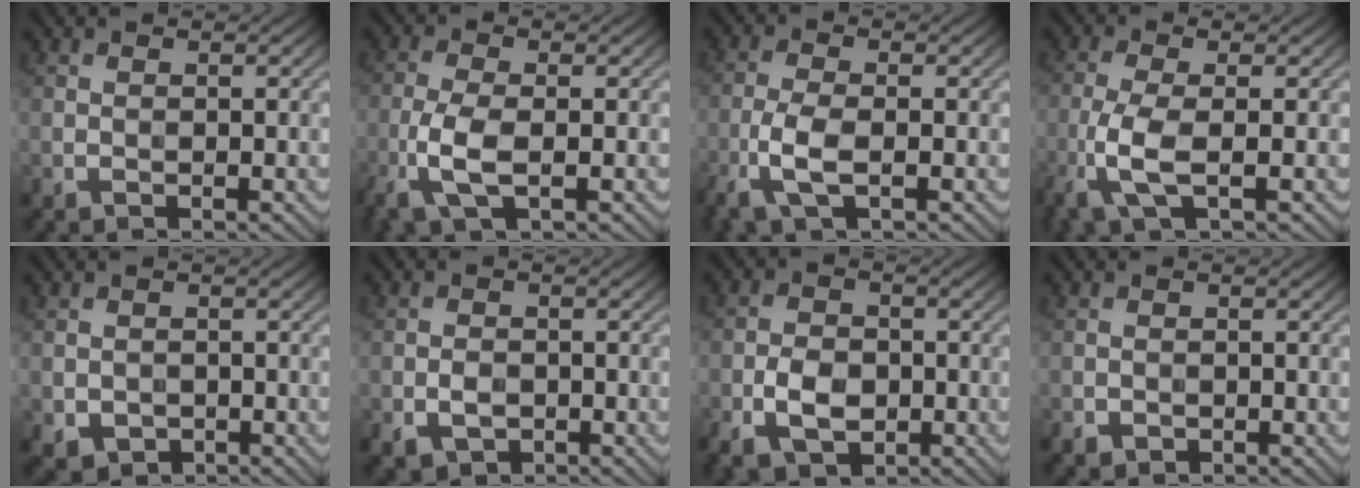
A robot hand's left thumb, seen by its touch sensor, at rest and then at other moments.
{"total": 5.8, "force": [-2.2, 2.2, 4.9], "torque": [-0.121, -0.004, -0.052]}
{"total": 5.4, "force": [-2.4, 2.1, 4.4], "torque": [-0.110, -0.004, -0.055]}
{"total": 5.8, "force": [-2.1, 1.8, 5.1], "torque": [-0.123, -0.001, -0.051]}
{"total": 2.2, "force": [-0.7, 1.9, 0.9], "torque": [-0.026, -0.014, -0.010]}
{"total": 2.8, "force": [-1.1, 2.0, 1.6], "torque": [-0.031, -0.007, -0.021]}
{"total": 5.4, "force": [-2.0, 3.7, 3.4], "torque": [-0.069, -0.008, -0.040]}
{"total": 1.2, "force": [-0.7, 0.9, 0.4], "torque": [-0.006, -0.005, -0.014]}